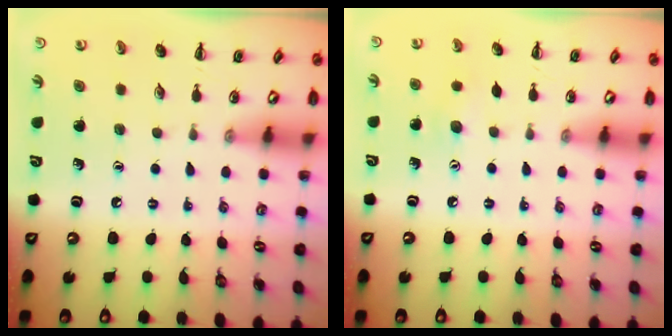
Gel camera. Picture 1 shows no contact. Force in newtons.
{"total": 5.7, "press": 5.6, "slide": 1.0}